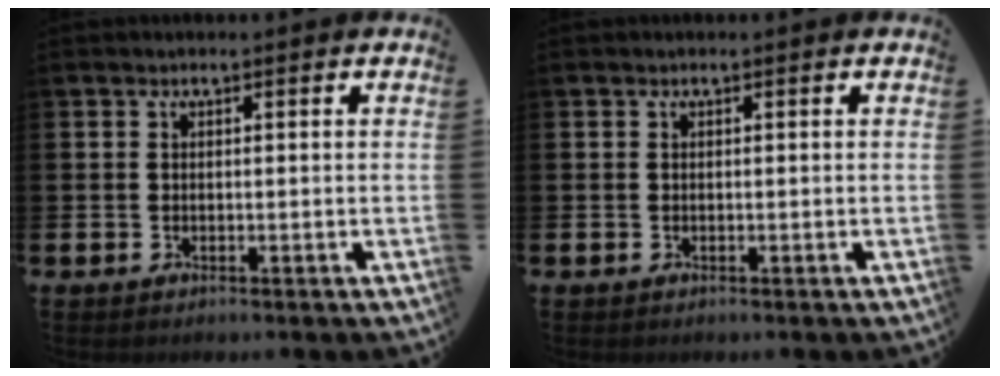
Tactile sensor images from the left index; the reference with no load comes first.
{"total": 0.0}